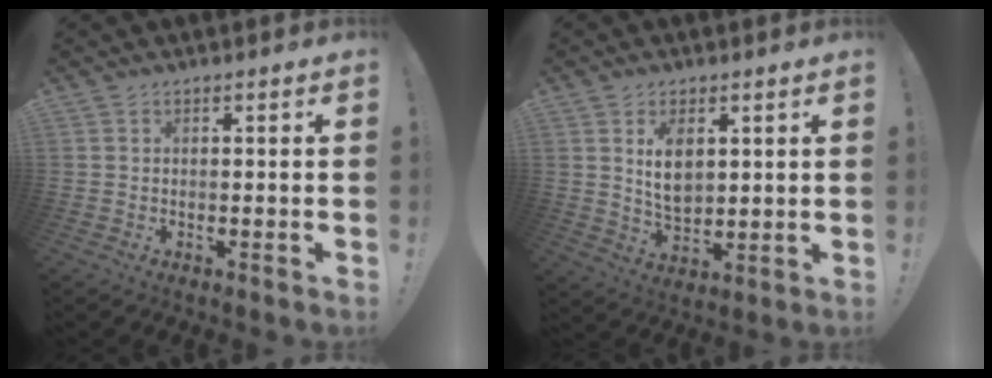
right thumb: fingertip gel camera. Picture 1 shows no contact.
{"total": 8.4, "force": [3.6, 5.0, 5.7], "torque": [-0.086, -0.019, 0.063]}